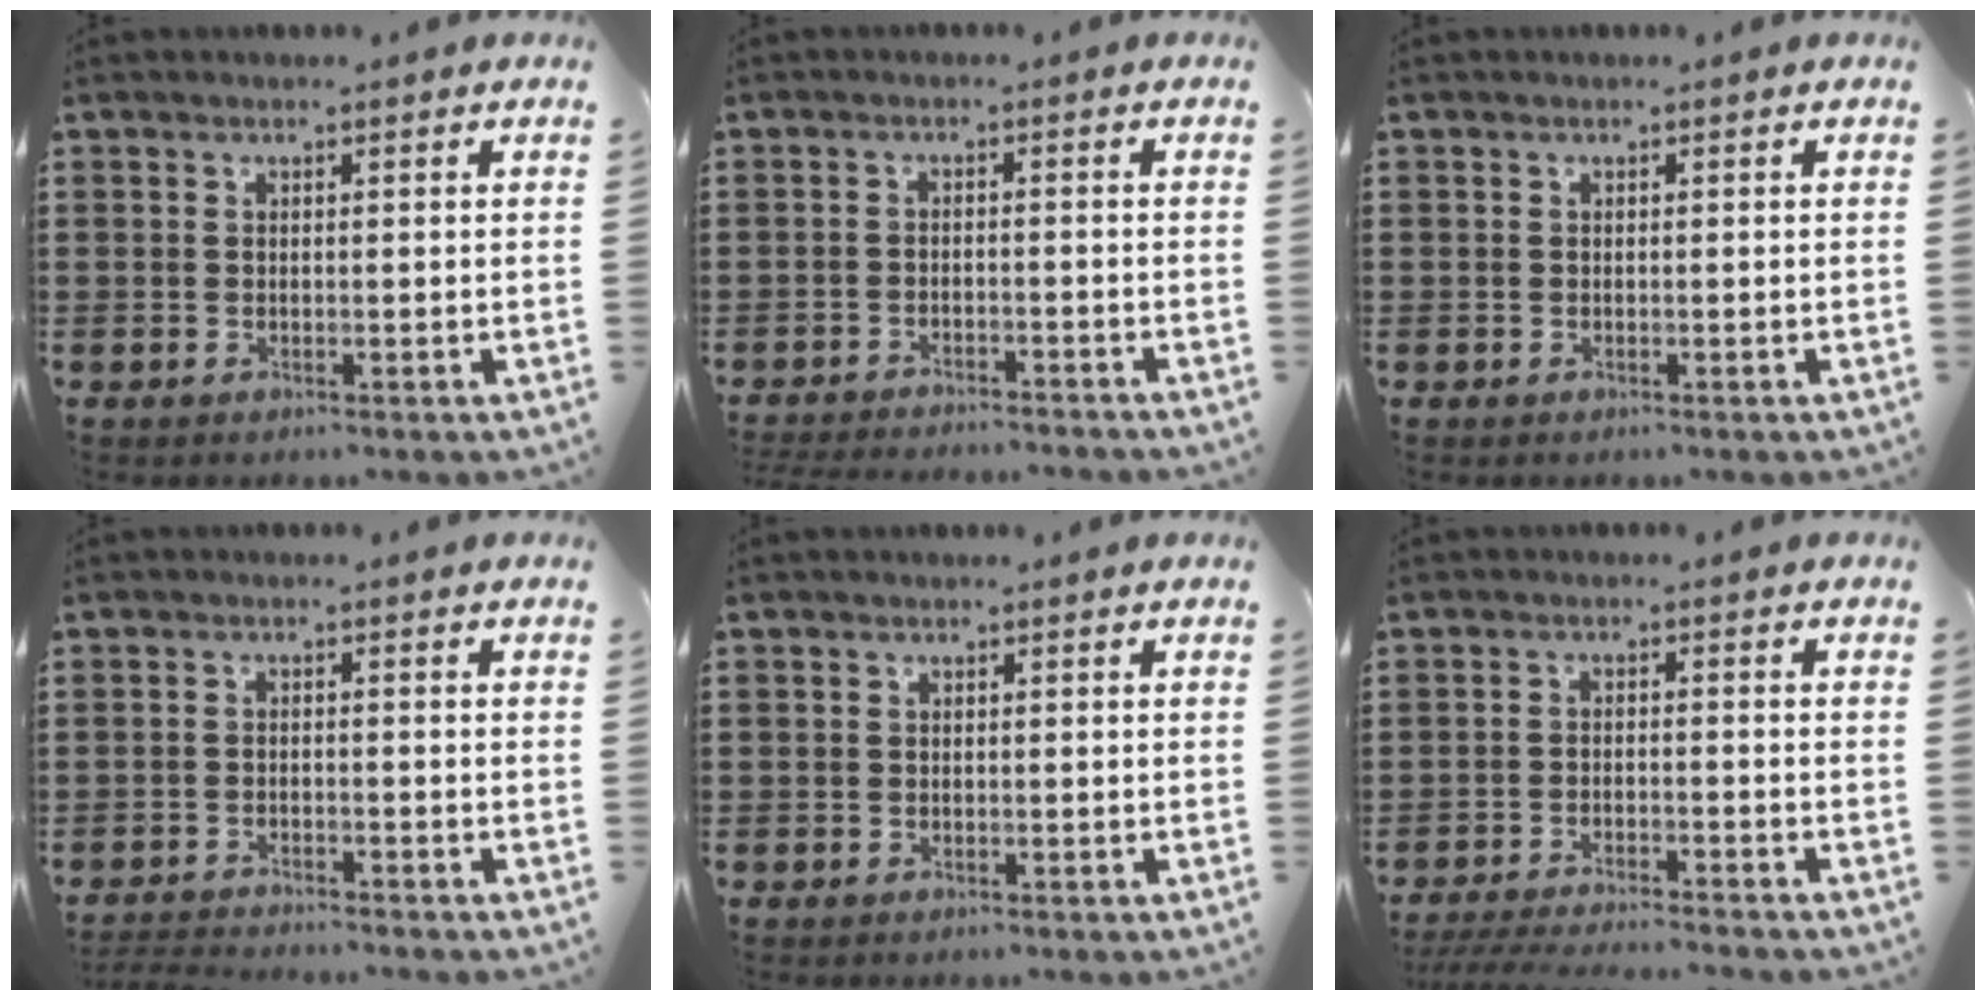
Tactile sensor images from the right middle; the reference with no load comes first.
{"total": 2.7, "force": [-2.7, 0.0, 0.2], "torque": [-0.006, -0.002, -0.057]}
{"total": 0.0}
{"total": 2.6, "force": [-2.6, 0.1, 0.1], "torque": [-0.013, -0.005, -0.058]}
{"total": 0.9, "force": [-0.4, 0.8, 0.1], "torque": [-0.003, 0.003, -0.008]}
{"total": 4.1, "force": [-4.0, -0.1, 1.0], "torque": [-0.023, -0.007, -0.083]}